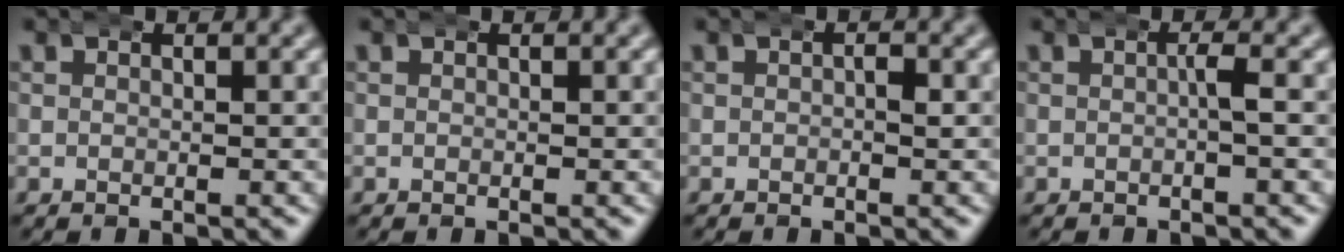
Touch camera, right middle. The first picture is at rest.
{"total": 0.0}
{"total": 0.6, "force": [0.0, 0.2, 0.5], "torque": [-0.011, -0.005, 0.002]}
{"total": 0.9, "force": [-0.3, -0.3, 0.8], "torque": [-0.012, 0.000, -0.004]}